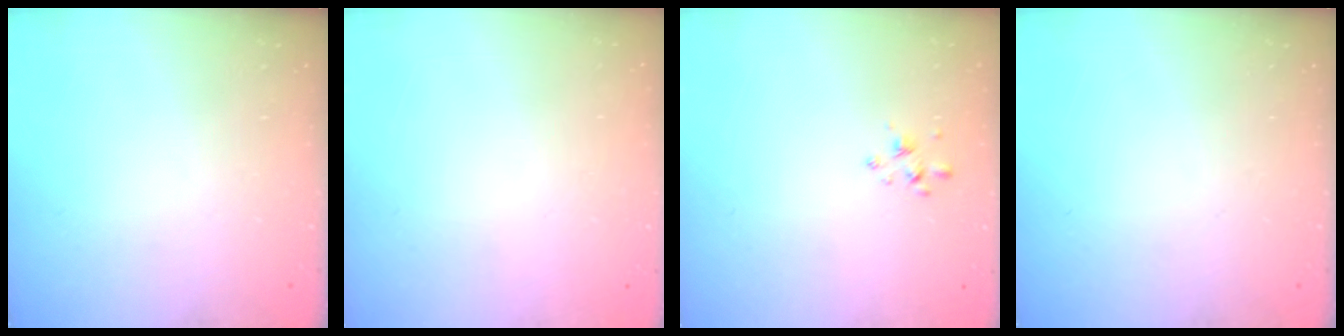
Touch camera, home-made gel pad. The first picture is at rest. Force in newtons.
{"total": 1.8, "press": 1.8, "slide": 0.2}
{"total": 2.4, "press": 2.3, "slide": 0.8}
{"total": 0.0}